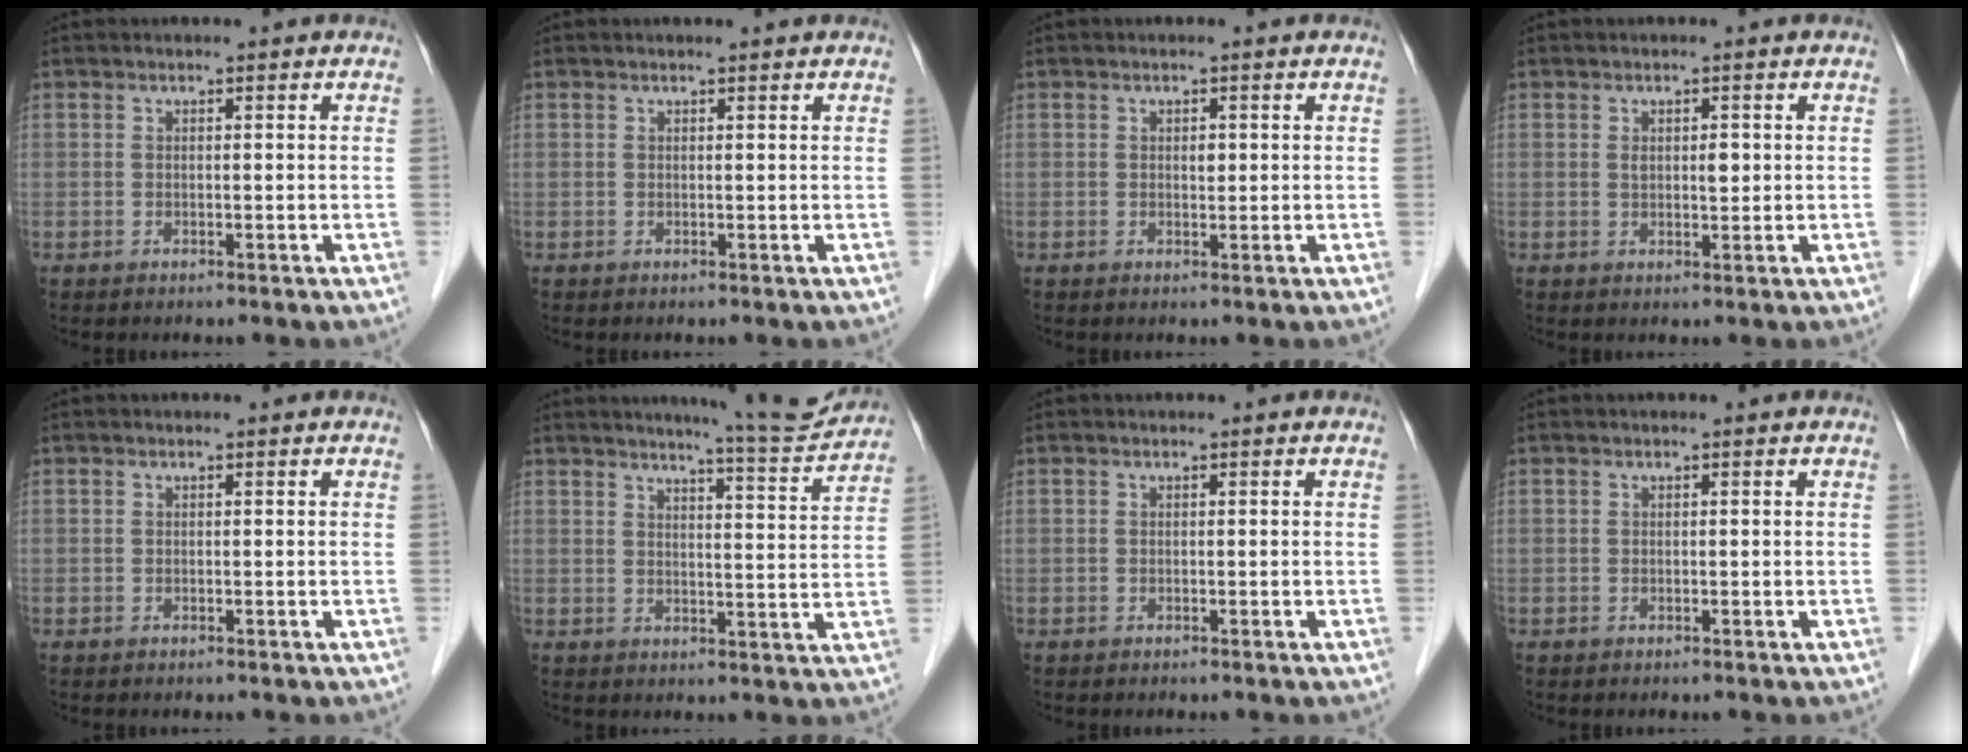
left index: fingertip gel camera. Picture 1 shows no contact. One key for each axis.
{"total": 0.8, "fx": 0.7, "fy": -0.1, "fz": 0.2, "tx": -0.011, "ty": 0.001, "tz": 0.013}
{"total": 1.0, "fx": 0.2, "fy": 0.6, "fz": 0.8, "tx": -0.010, "ty": -0.001, "tz": 0.004}
{"total": 2.0, "fx": 0.4, "fy": 0.9, "fz": 1.8, "tx": -0.028, "ty": 0.000, "tz": 0.008}
{"total": 0.0}
{"total": 8.4, "fx": 8.1, "fy": -0.7, "fz": 2.1, "tx": -0.039, "ty": -0.020, "tz": 0.103}
{"total": 0.0}
{"total": 0.0}